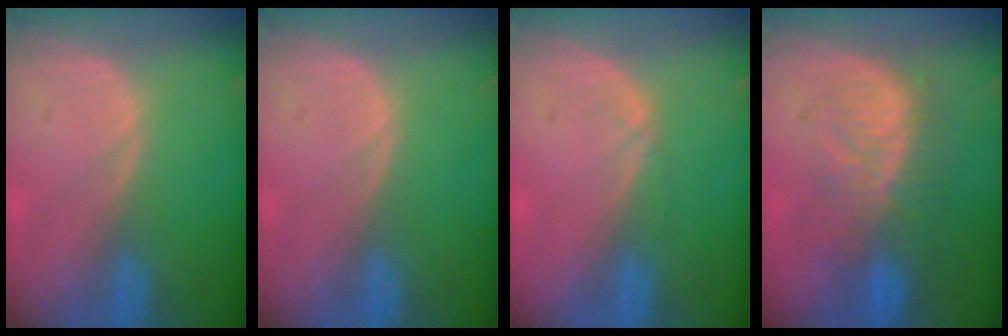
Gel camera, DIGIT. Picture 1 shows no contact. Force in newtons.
{"total": 0.0}
{"total": 0.9, "press": 0.8, "slide": 0.2}
{"total": 9.3, "press": 8.8, "slide": 3.1}